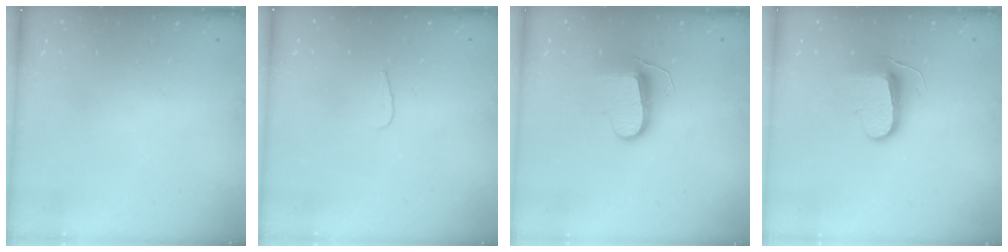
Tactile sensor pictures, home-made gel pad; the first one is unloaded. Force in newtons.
{"total": 3.4, "press": 3.4, "slide": 0.3}
{"total": 9.4, "press": 9.4, "slide": 0.5}
{"total": 9.3, "press": 9.3, "slide": 0.1}